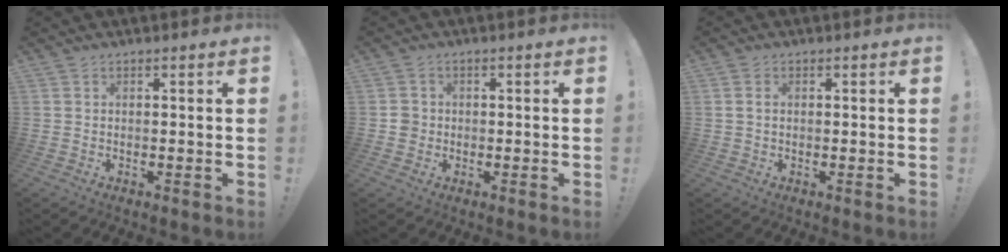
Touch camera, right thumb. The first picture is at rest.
{"total": 3.2, "force": [-0.6, 3.0, 1.0], "torque": [-0.005, 0.005, -0.010]}
{"total": 1.4, "force": [0.2, 1.1, 0.8], "torque": [-0.020, 0.007, 0.005]}